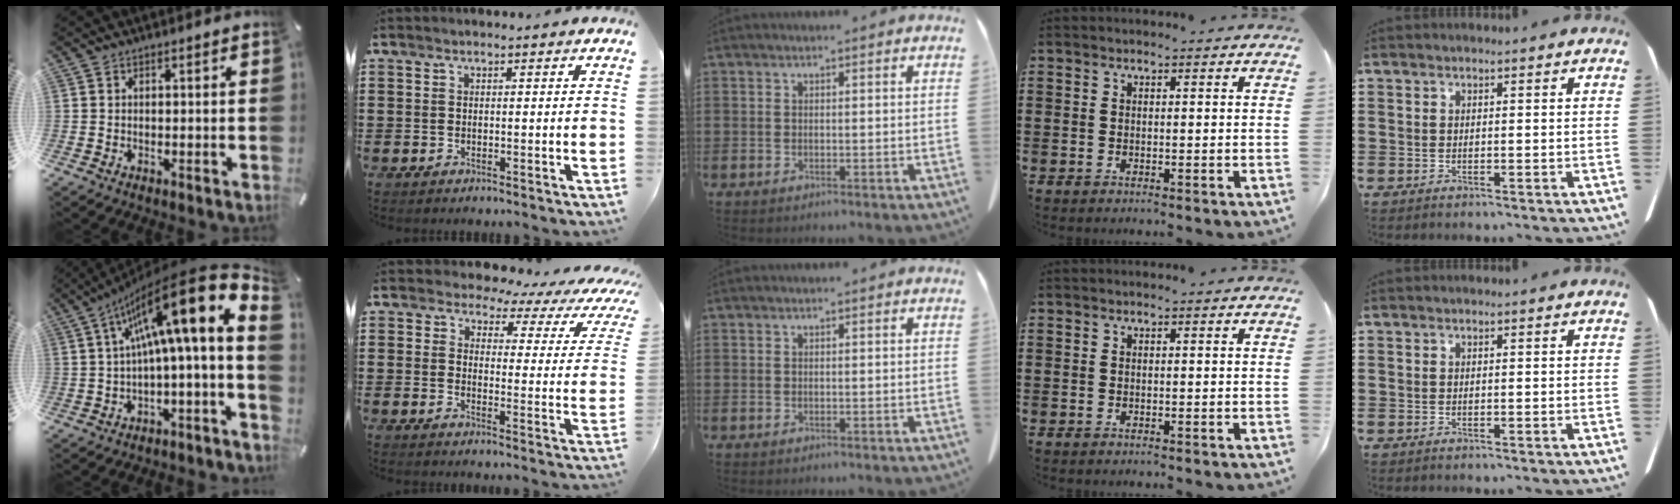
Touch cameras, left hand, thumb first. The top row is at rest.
{"thumb": {"total": 20.5, "force": [7.4, 4.1, 18.7], "torque": [-0.297, -0.071, 0.114]}, "index": {"total": 3.4, "force": [2.5, 1.6, 1.7], "torque": [-0.044, -0.014, 0.034]}}